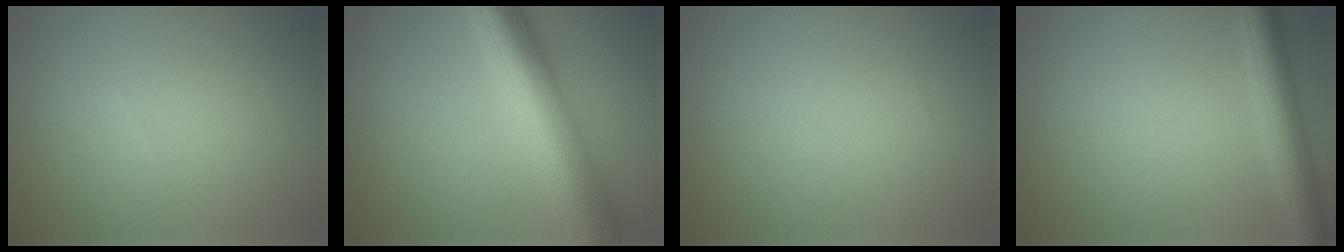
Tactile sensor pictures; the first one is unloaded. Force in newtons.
{"total": 9.8, "press": 9.8, "slide": 0.3}
{"total": 0.0}
{"total": 4.2, "press": 4.2, "slide": 0.2}